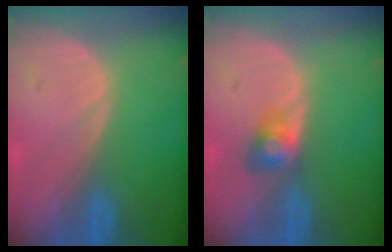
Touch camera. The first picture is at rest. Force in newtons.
{"total": 2.9, "press": 2.9, "slide": 0.0}